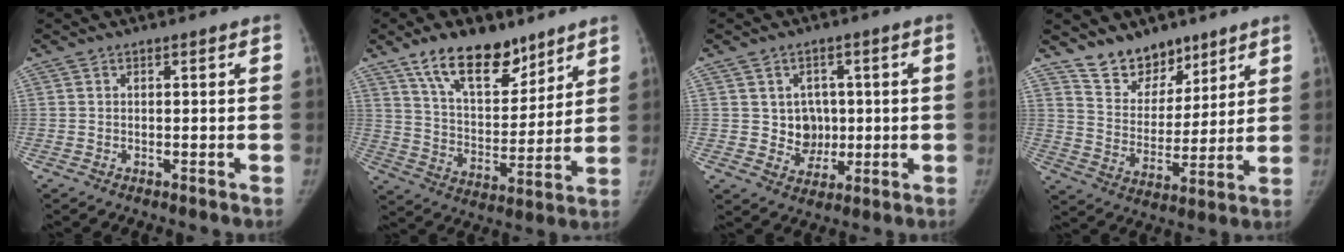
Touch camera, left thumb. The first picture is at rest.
{"total": 15.7, "force": [10.8, 7.7, 8.4], "torque": [-0.095, -0.064, 0.191]}
{"total": 6.2, "force": [0.5, 5.7, 2.5], "torque": [0.002, 0.000, 0.013]}
{"total": 11.1, "force": [8.6, 6.3, 2.9], "torque": [-0.002, -0.067, 0.162]}